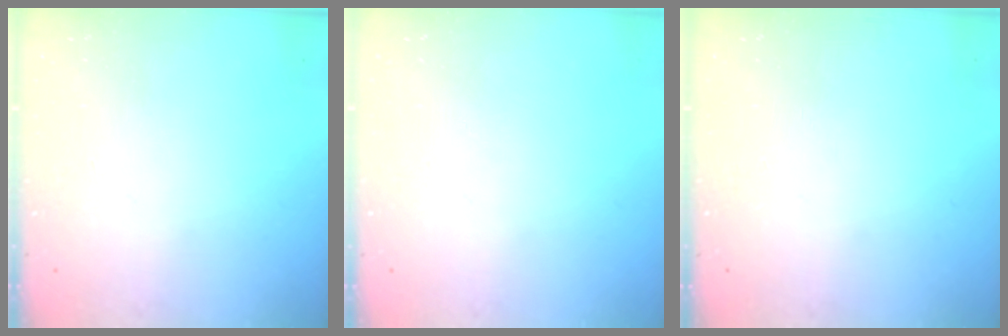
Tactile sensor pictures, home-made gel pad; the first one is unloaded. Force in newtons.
{"total": 0.0}
{"total": 0.0}